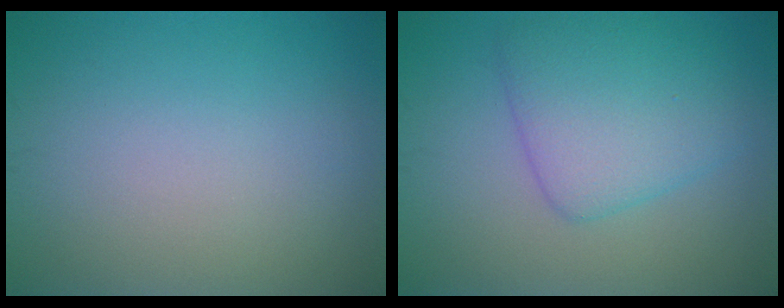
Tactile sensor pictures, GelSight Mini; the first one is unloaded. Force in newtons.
{"total": 5.4, "press": 5.4, "slide": 0.1}